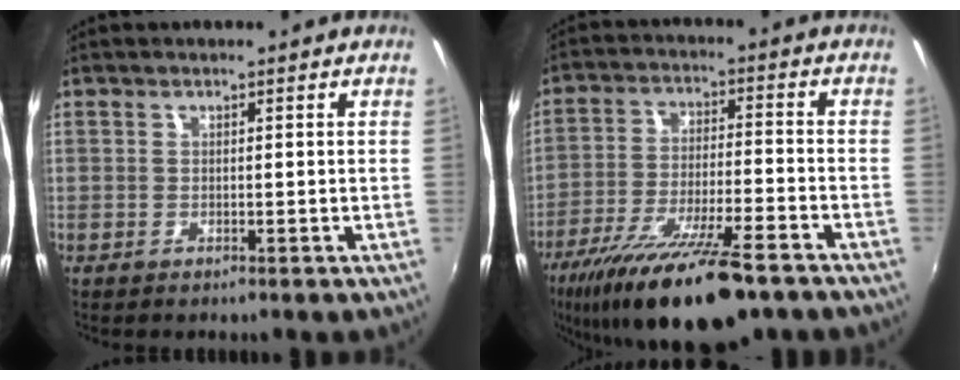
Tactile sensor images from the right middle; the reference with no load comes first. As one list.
[{"total": 20.1, "force": [-15.0, 4.3, 12.8], "torque": [-0.242, -0.045, -0.246]}]